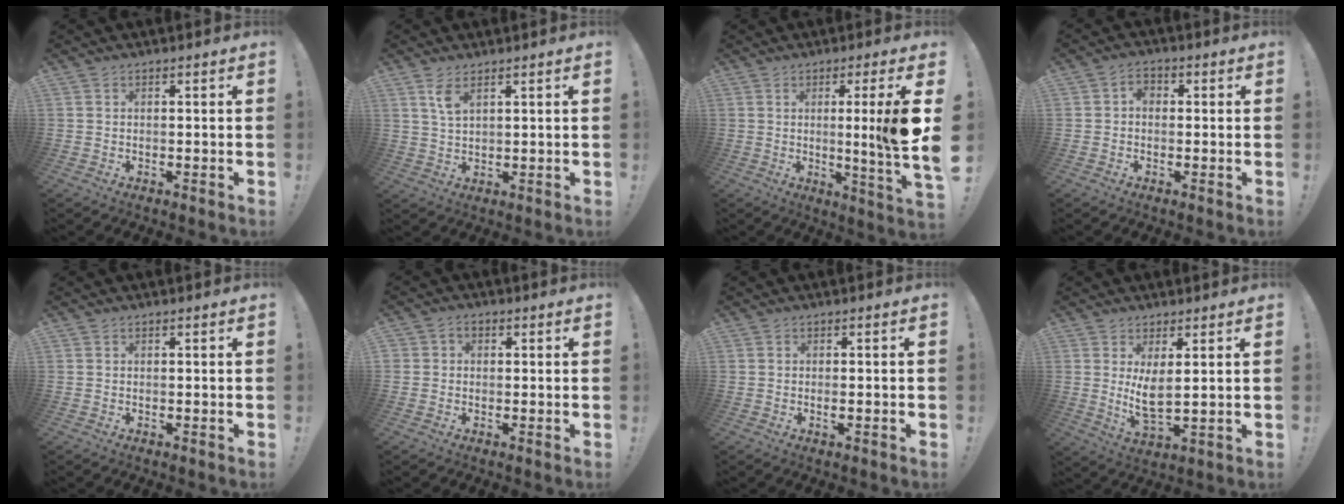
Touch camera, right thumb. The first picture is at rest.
{"total": 4.6, "force": [2.6, 1.9, 3.4], "torque": [-0.052, -0.014, 0.043]}
{"total": 12.0, "force": [1.7, -1.2, 11.8], "torque": [-0.176, -0.022, 0.010]}
{"total": 3.0, "force": [-0.5, 2.2, 1.9], "torque": [-0.033, 0.010, -0.010]}
{"total": 0.0}
{"total": 2.2, "force": [-0.3, 2.0, 0.9], "torque": [-0.016, 0.006, -0.004]}
{"total": 1.3, "force": [-0.4, 0.3, 1.2], "torque": [-0.013, -0.004, -0.007]}
{"total": 7.5, "force": [2.8, 2.3, 6.6], "torque": [-0.108, -0.031, 0.048]}